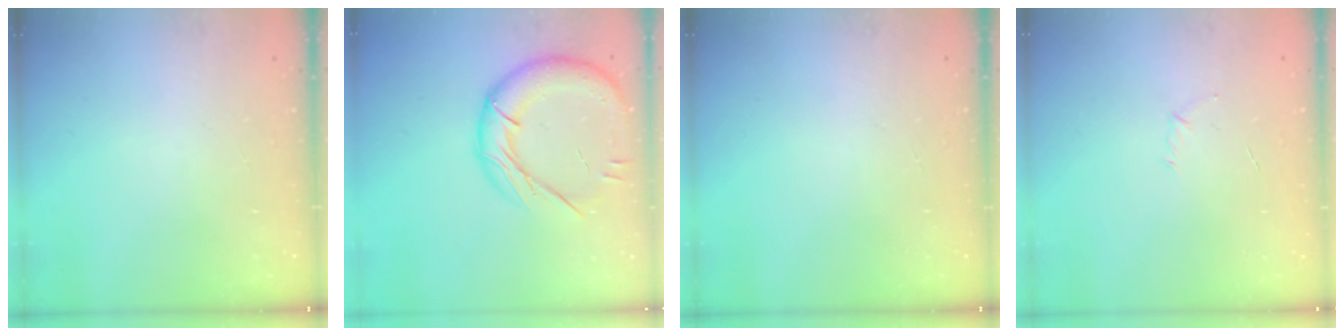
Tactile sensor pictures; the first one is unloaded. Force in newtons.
{"total": 17.1, "press": 17.0, "slide": 2.0}
{"total": 0.0}
{"total": 3.5, "press": 3.4, "slide": 0.8}